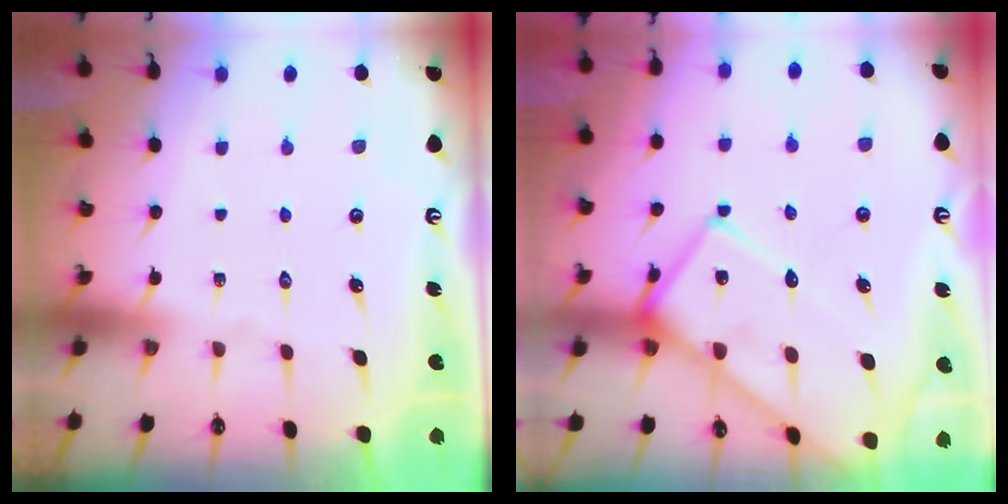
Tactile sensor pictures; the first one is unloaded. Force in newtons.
{"total": 15.2, "press": 15.1, "slide": 1.5}